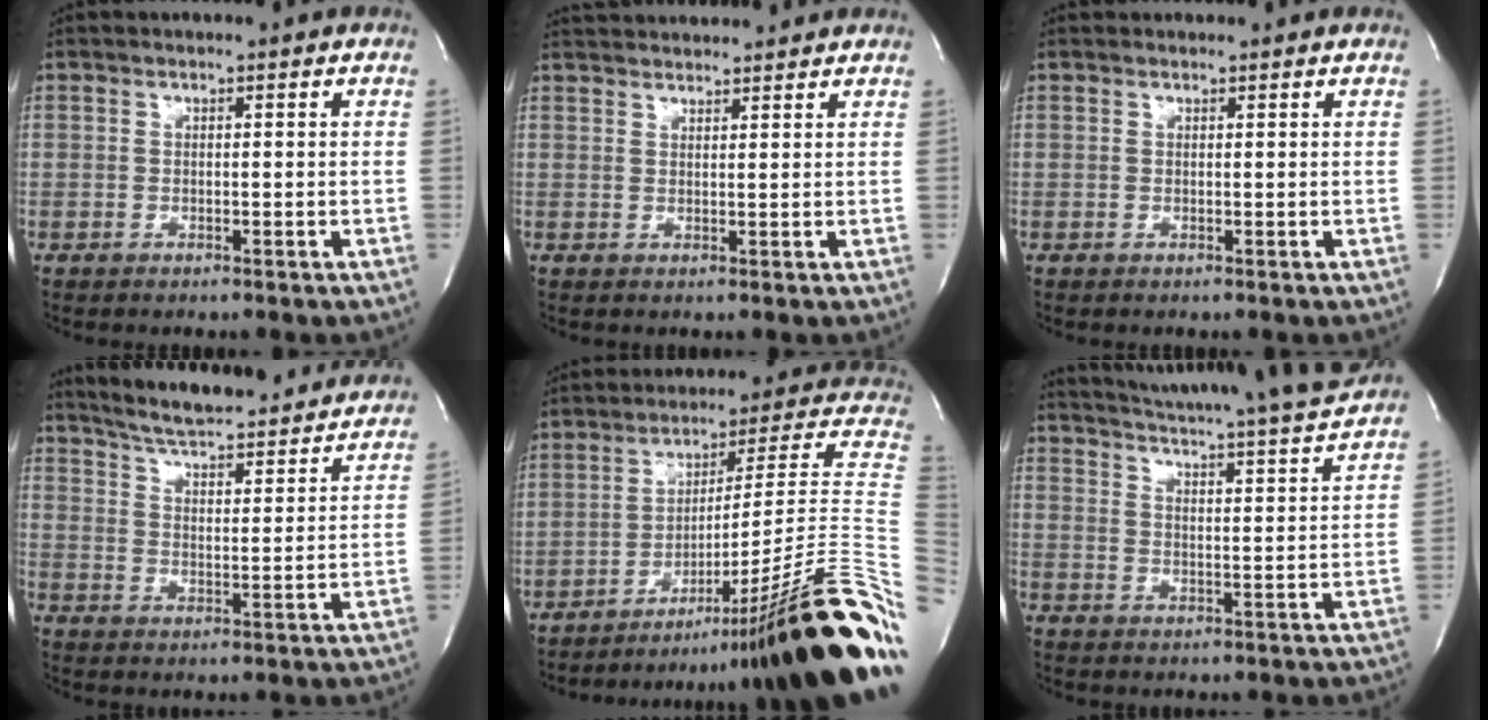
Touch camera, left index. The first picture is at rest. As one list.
[{"total": 8.0, "force": [7.7, 1.1, 1.8], "torque": [-0.032, 0.034, 0.111]}, {"total": 0.8, "force": [0.8, 0.2, -0.1], "torque": [-0.004, 0.012, 0.014]}, {"total": 23.4, "force": [21.5, 3.5, 8.6], "torque": [-0.133, -0.023, 0.284]}, {"total": 29.7, "force": [-16.2, -0.1, 25.0], "torque": [-0.243, 0.011, -0.248]}, {"total": 19.3, "force": [18.0, -1.0, 6.8], "torque": [-0.118, -0.049, 0.240]}]